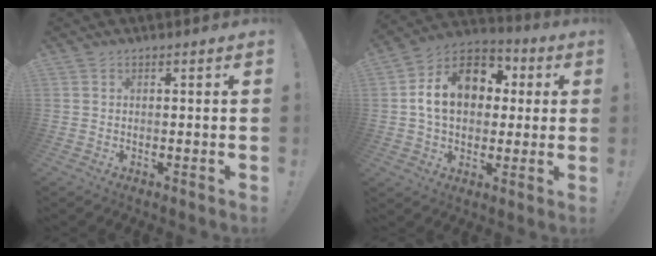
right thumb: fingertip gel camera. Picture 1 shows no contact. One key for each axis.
{"total": 17.2, "fx": 3.2, "fy": 12.7, "fz": 11.1, "tx": -0.163, "ty": 0.011, "tz": 0.065}